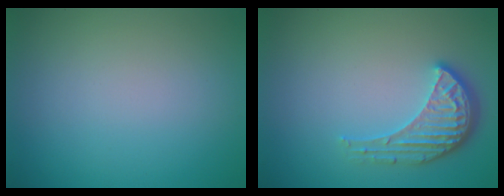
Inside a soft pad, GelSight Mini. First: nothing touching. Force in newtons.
{"total": 3.9, "press": 3.2, "slide": 2.3}